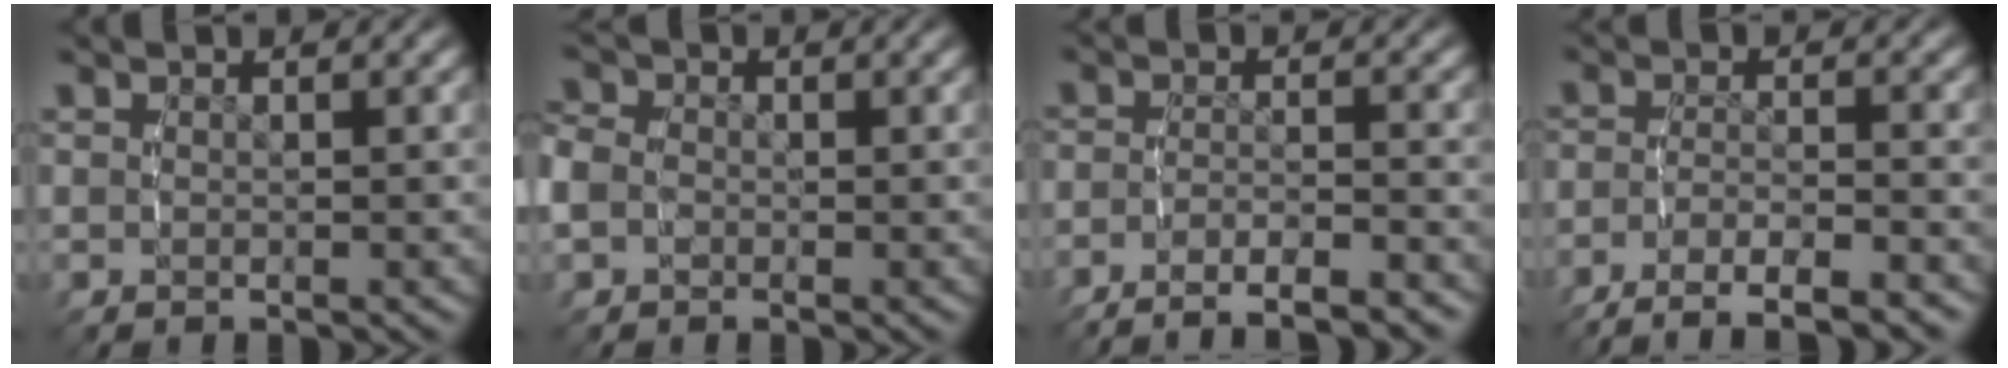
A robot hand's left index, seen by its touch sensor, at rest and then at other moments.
{"total": 3.9, "force": [-0.4, 3.6, 1.4], "torque": [-0.049, -0.005, -0.012]}
{"total": 6.5, "force": [-5.7, 2.0, 2.3], "torque": [-0.041, -0.013, -0.092]}
{"total": 7.7, "force": [-6.5, 2.4, 3.3], "torque": [-0.057, -0.018, -0.098]}